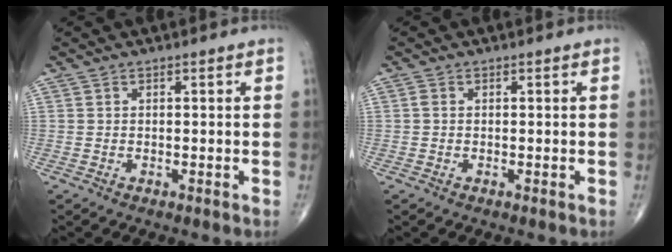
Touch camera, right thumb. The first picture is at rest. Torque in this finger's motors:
{"motor_torque": [-0.26, 0.09, 0.19, 0.03, 0.00]}